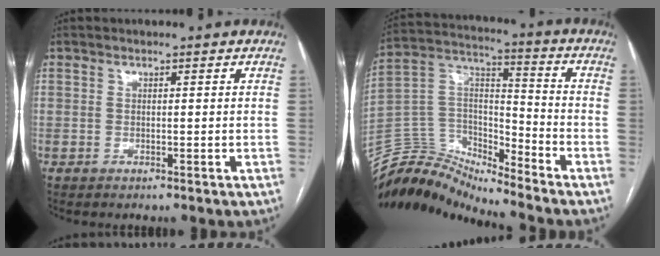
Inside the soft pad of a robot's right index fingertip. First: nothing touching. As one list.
[{"total": 14.9, "force": [-14.8, 1.2, 1.0], "torque": [-0.028, 0.073, -0.279]}]